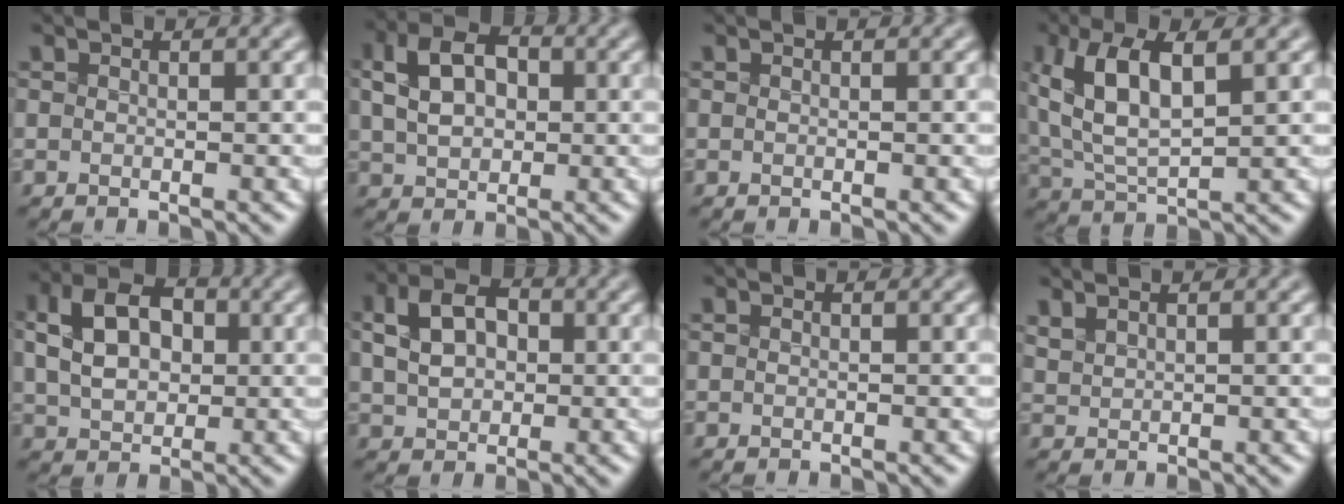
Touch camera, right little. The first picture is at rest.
{"total": 5.4, "force": [1.3, 3.7, 3.7], "torque": [-0.087, 0.020, 0.019]}
{"total": 0.0}
{"total": 6.6, "force": [2.3, 2.5, 5.7], "torque": [-0.126, 0.012, 0.048]}
{"total": 6.3, "force": [1.5, 4.4, 4.2], "torque": [-0.104, 0.023, 0.022]}
{"total": 4.8, "force": [1.1, 3.4, 3.2], "torque": [-0.083, 0.017, 0.017]}
{"total": 0.0}
{"total": 0.7, "force": [0.7, 0.2, 0.2], "torque": [-0.014, 0.004, 0.025]}